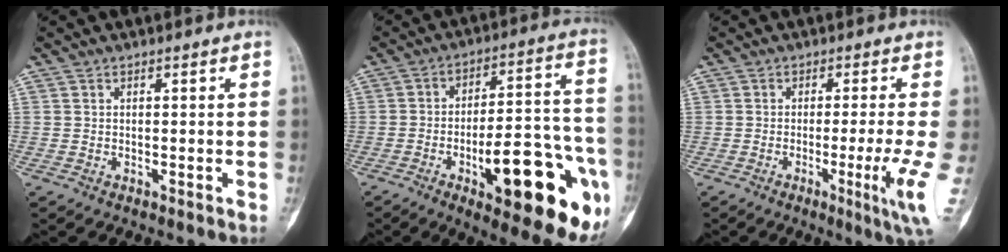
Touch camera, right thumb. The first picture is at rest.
{"total": 25.1, "force": [-9.6, 8.4, 21.6], "torque": [-0.243, 0.041, -0.118]}
{"total": 7.1, "force": [-1.5, -0.8, 6.9], "torque": [-0.111, -0.021, -0.024]}